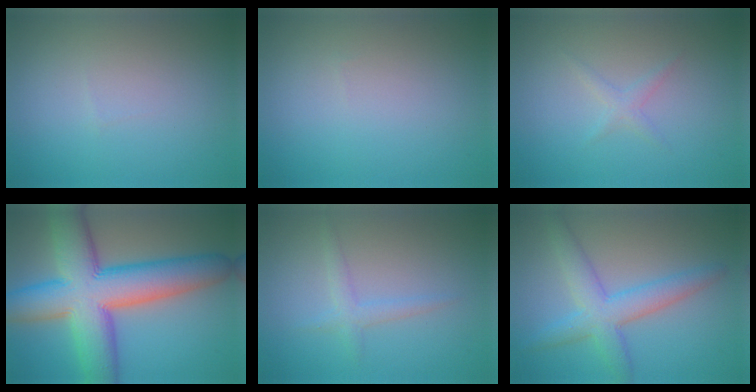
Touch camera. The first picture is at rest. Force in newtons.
{"total": 0.0}
{"total": 1.1, "press": 1.1, "slide": 0.1}
{"total": 13.3, "press": 13.2, "slide": 0.6}
{"total": 1.6, "press": 1.6, "slide": 0.1}
{"total": 4.8, "press": 4.8, "slide": 0.1}